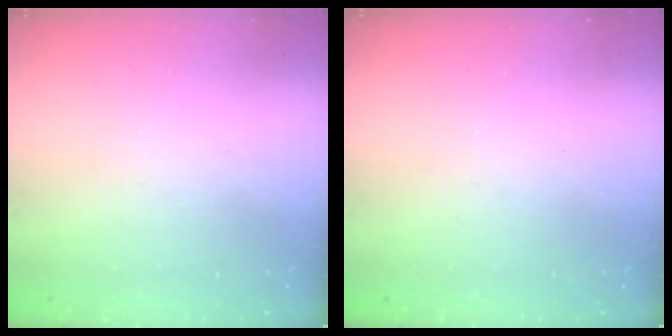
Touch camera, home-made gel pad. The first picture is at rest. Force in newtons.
{"total": 0.0}